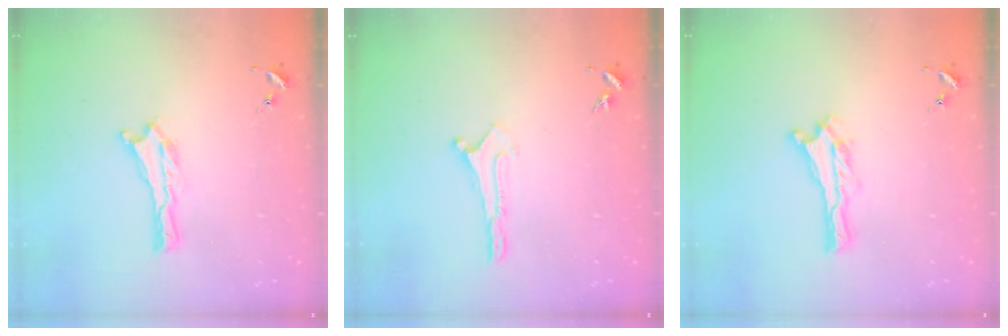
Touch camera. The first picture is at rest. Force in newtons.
{"total": 0.0}
{"total": 0.0}